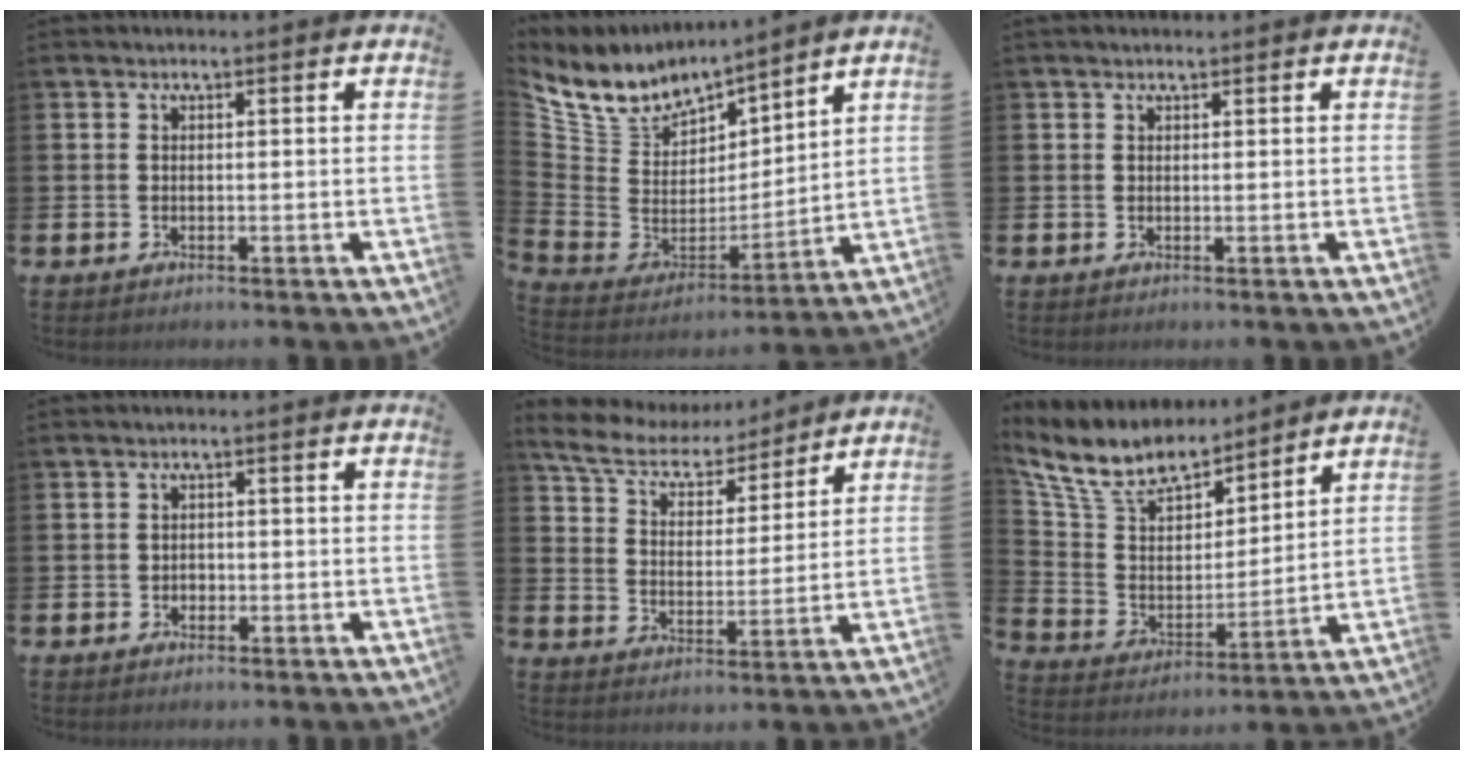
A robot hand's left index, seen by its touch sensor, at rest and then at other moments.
{"total": 8.3, "force": [7.8, 2.9, 0.3], "torque": [-0.065, -0.067, 0.142]}
{"total": 0.8, "force": [0.8, 0.2, 0.2], "torque": [0.006, -0.001, 0.012]}
{"total": 1.0, "force": [-0.3, 0.9, 0.3], "torque": [-0.004, 0.005, -0.008]}
{"total": 7.0, "force": [6.4, 2.2, 1.8], "torque": [-0.075, -0.041, 0.112]}
{"total": 10.4, "force": [9.1, 3.8, 3.0], "torque": [-0.115, -0.054, 0.164]}